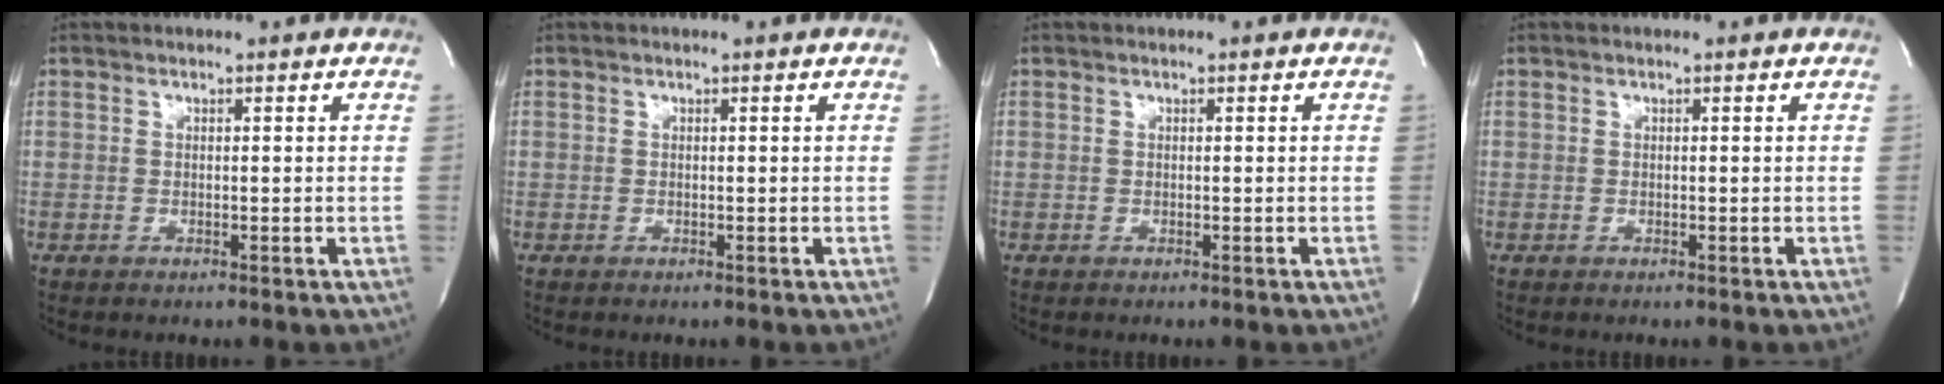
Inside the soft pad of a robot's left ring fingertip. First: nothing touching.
{"total": 0.0}
{"total": 0.0}
{"total": 0.0}